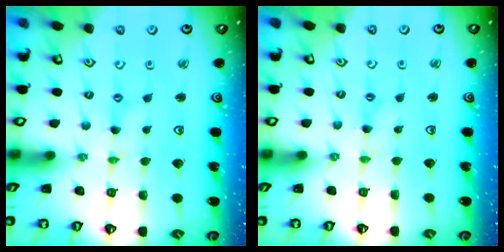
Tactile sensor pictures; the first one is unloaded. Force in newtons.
{"total": 2.0, "press": 1.9, "slide": 0.3}